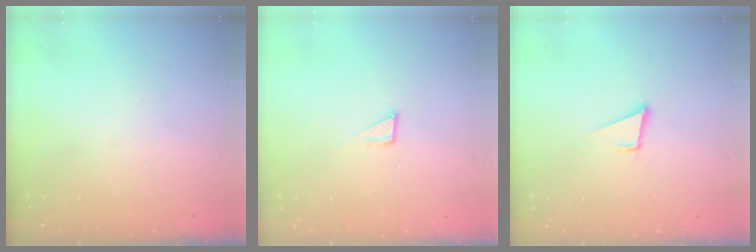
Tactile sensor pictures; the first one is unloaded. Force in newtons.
{"total": 2.6, "press": 2.6, "slide": 0.1}
{"total": 3.4, "press": 2.4, "slide": 2.4}